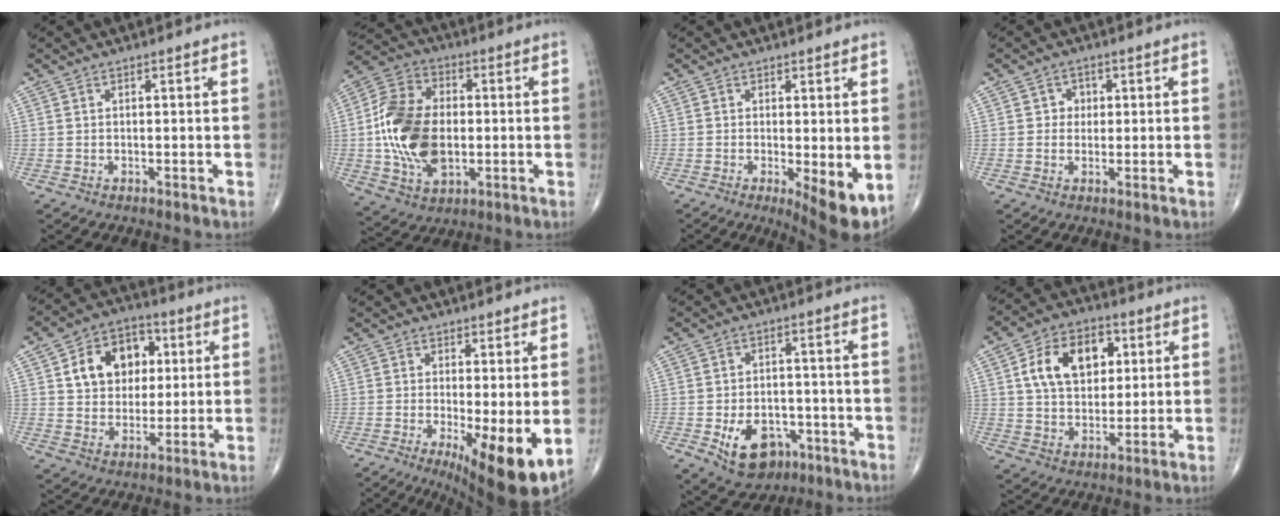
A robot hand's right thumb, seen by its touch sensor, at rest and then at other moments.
{"total": 17.4, "force": [-0.8, 11.2, 13.4], "torque": [-0.245, 0.010, -0.011]}
{"total": 6.9, "force": [-1.2, 2.0, 6.5], "torque": [-0.093, -0.020, -0.017]}
{"total": 2.7, "force": [0.5, 2.5, 1.0], "torque": [0.007, 0.004, 0.002]}
{"total": 13.2, "force": [3.4, 10.0, 7.8], "torque": [-0.079, 0.003, 0.055]}
{"total": 10.9, "force": [-2.1, 2.9, 10.3], "torque": [-0.156, -0.025, -0.026]}
{"total": 10.5, "force": [-4.4, 7.1, 6.3], "torque": [-0.077, 0.021, -0.059]}
{"total": 13.9, "force": [3.9, 9.4, 9.5], "torque": [-0.126, 0.002, 0.064]}